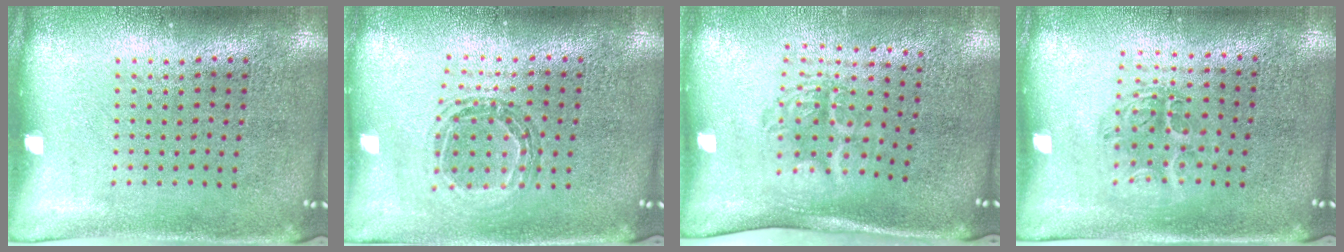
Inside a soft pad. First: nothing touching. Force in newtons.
{"total": 0.5, "press": 0.5, "slide": 0.0}
{"total": 1.7, "press": 1.3, "slide": 1.2}
{"total": 1.2, "press": 1.1, "slide": 0.4}